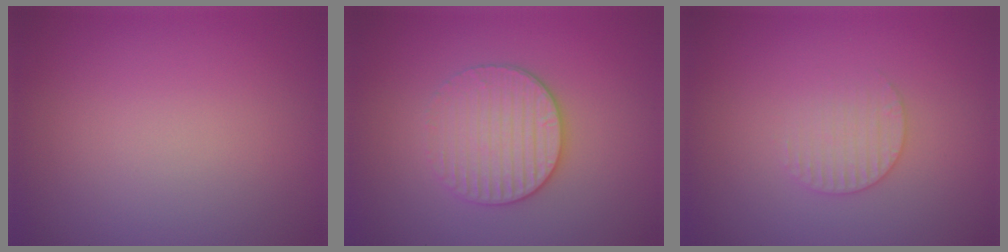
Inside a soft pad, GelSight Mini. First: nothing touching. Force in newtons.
{"total": 3.5, "press": 3.2, "slide": 1.4}
{"total": 1.9, "press": 1.9, "slide": 0.3}